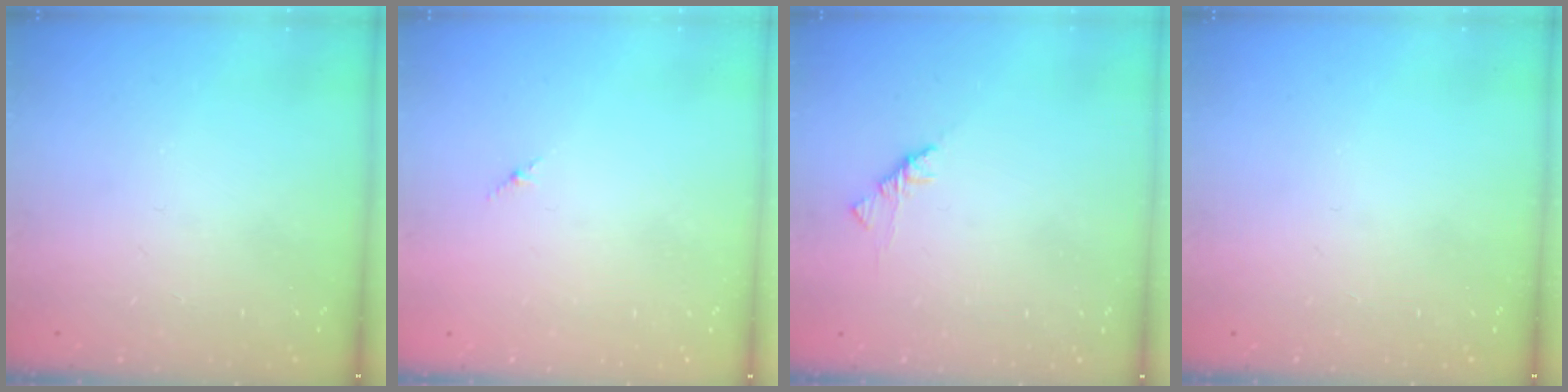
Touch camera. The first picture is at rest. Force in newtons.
{"total": 1.8, "press": 1.7, "slide": 0.6}
{"total": 1.9, "press": 1.7, "slide": 0.6}
{"total": 0.0}